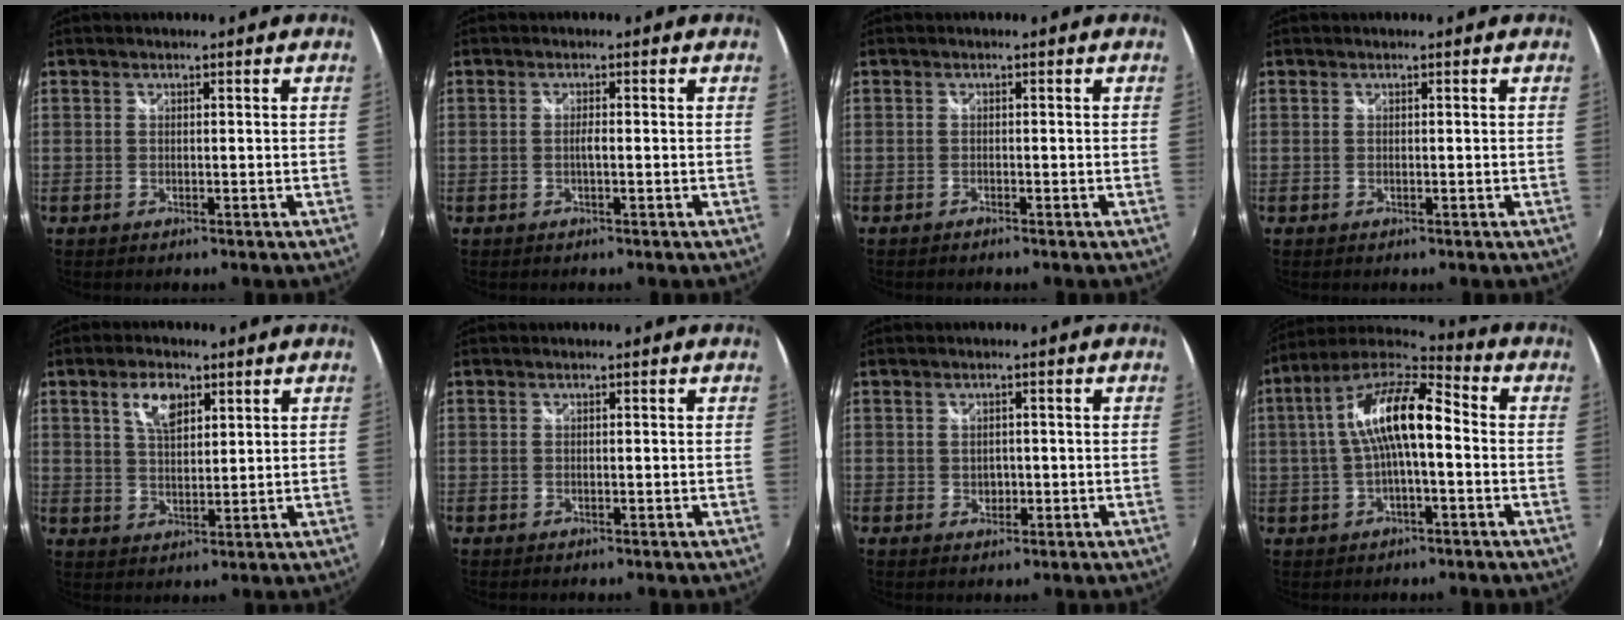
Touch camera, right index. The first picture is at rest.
{"total": 1.1, "force": [-0.3, 0.0, 1.1], "torque": [-0.020, 0.001, -0.006]}
{"total": 0.6, "force": [-0.6, 0.1, 0.0], "torque": [-0.003, -0.003, -0.014]}
{"total": 0.0}
{"total": 6.2, "force": [3.1, 3.0, 4.4], "torque": [-0.078, 0.008, 0.058]}
{"total": 0.0}
{"total": 2.1, "force": [-0.2, 1.8, 1.2], "torque": [-0.016, 0.002, -0.001]}
{"total": 13.6, "force": [0.1, 4.3, 12.9], "torque": [-0.241, 0.023, -0.004]}